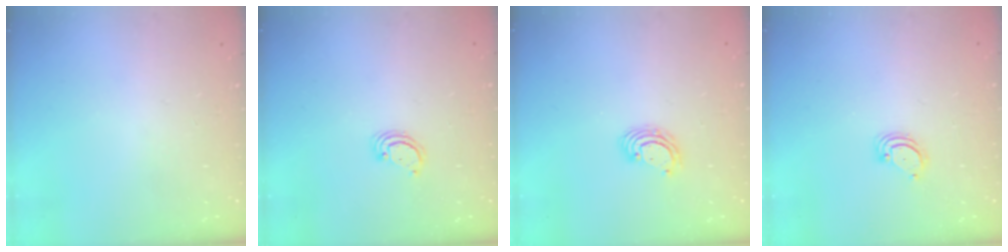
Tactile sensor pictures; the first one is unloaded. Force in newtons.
{"total": 2.3, "press": 2.3, "slide": 0.2}
{"total": 4.6, "press": 4.6, "slide": 0.2}
{"total": 3.4, "press": 3.3, "slide": 0.3}